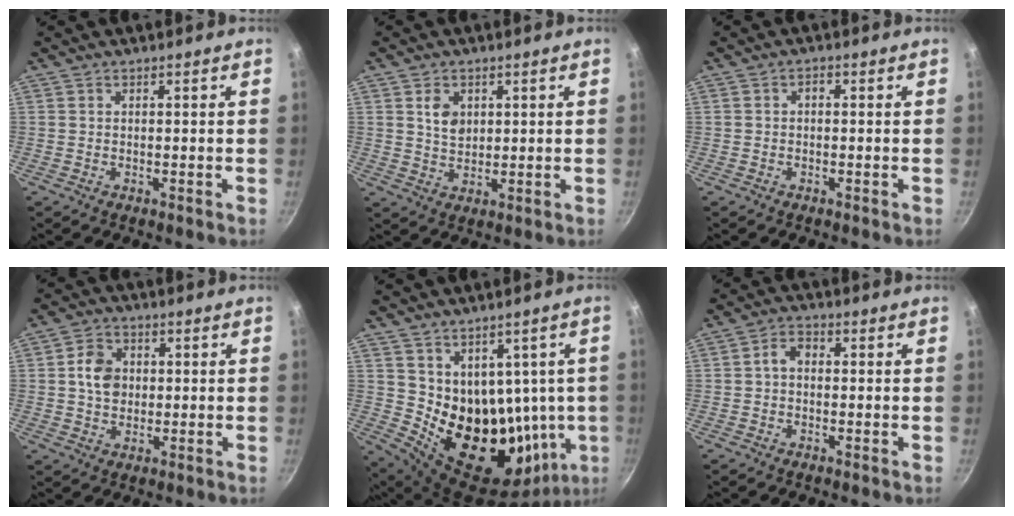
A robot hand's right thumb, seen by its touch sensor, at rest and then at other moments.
{"total": 4.5, "force": [1.4, 3.2, 2.7], "torque": [-0.035, -0.007, 0.027]}
{"total": 1.1, "force": [-0.3, 0.8, 0.8], "torque": [-0.016, 0.009, -0.006]}
{"total": 6.2, "force": [0.5, 5.0, 3.6], "torque": [-0.045, 0.010, 0.001]}
{"total": 18.8, "force": [3.3, 13.3, 12.9], "torque": [-0.142, -0.046, 0.079]}
{"total": 3.3, "force": [-0.3, 2.3, 2.3], "torque": [-0.037, 0.015, -0.013]}